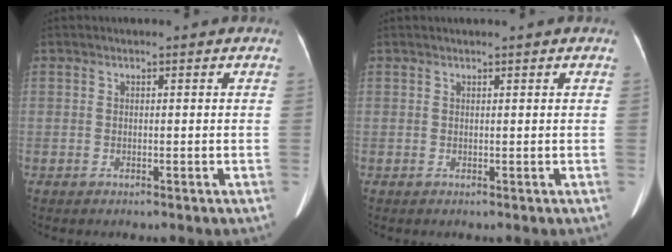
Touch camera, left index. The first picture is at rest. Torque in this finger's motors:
{"motor_torque": [0.04, 0.15, -0.11, 0.00]}